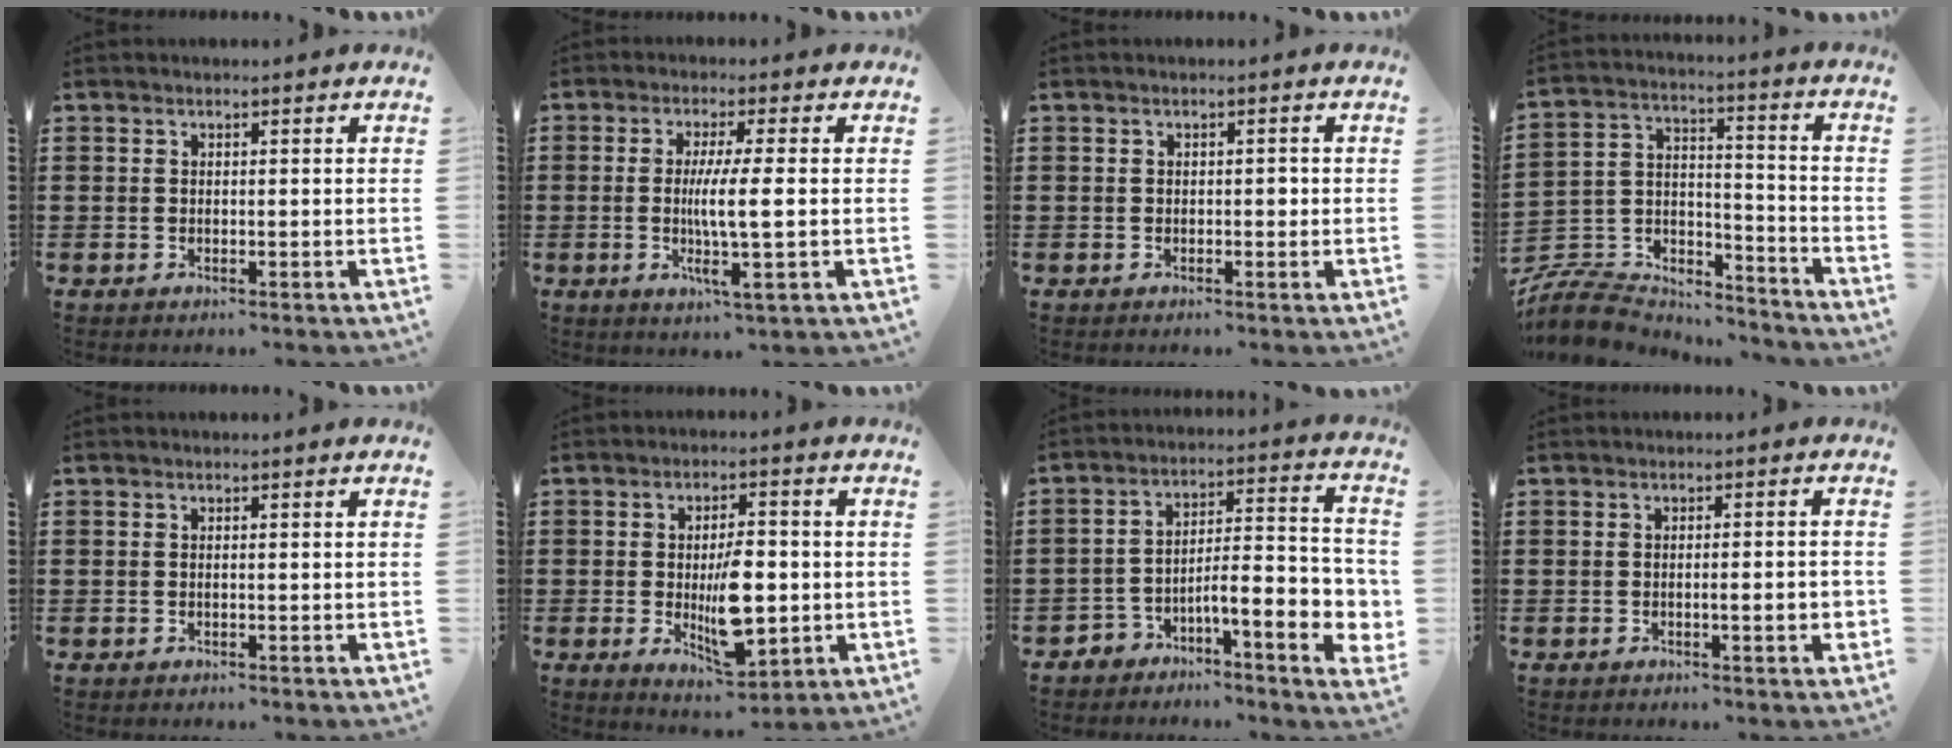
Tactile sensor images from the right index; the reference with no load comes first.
{"total": 7.1, "force": [-0.3, 0.2, 7.1], "torque": [-0.134, -0.010, -0.013]}
{"total": 1.1, "force": [0.0, 0.5, 1.0], "torque": [-0.010, -0.001, -0.004]}
{"total": 8.9, "force": [-8.4, 2.5, 1.8], "torque": [-0.049, 0.013, -0.169]}
{"total": 0.0}
{"total": 9.7, "force": [-1.1, 4.2, 8.6], "torque": [-0.151, -0.009, -0.020]}
{"total": 8.4, "force": [-4.0, 2.4, 6.9], "torque": [-0.101, -0.020, -0.076]}
{"total": 3.1, "force": [-0.7, 0.2, 3.0], "torque": [-0.041, -0.006, -0.014]}